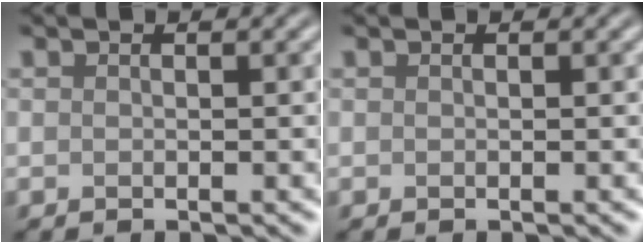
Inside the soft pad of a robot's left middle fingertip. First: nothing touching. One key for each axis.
{"total": 0.0}